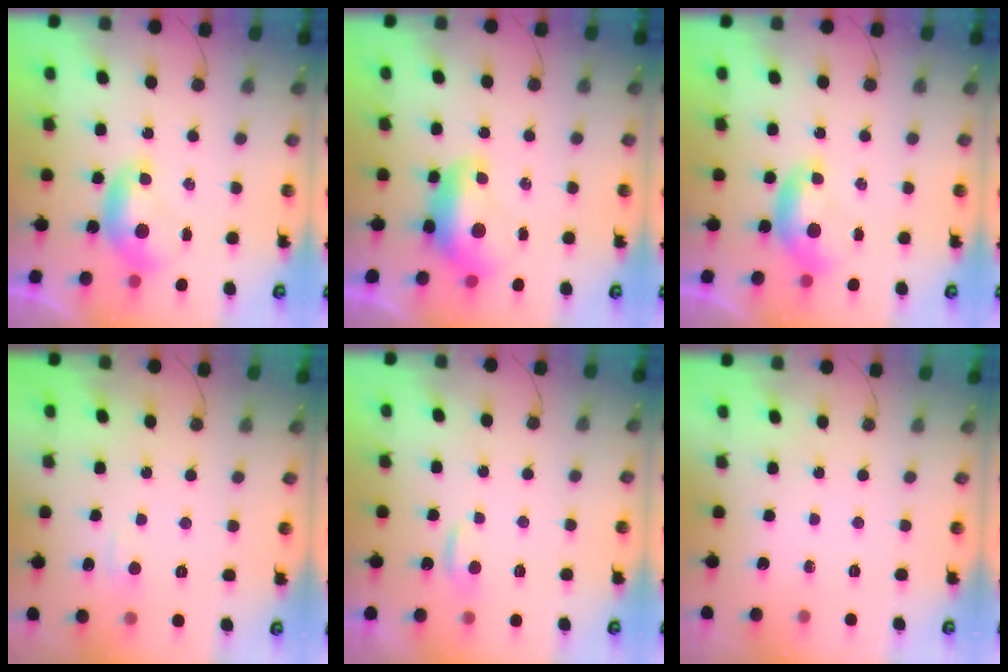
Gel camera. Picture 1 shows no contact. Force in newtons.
{"total": 2.0, "press": 1.9, "slide": 0.4}
{"total": 0.0}
{"total": 2.1, "press": 2.0, "slide": 0.5}
{"total": 1.9, "press": 1.9, "slide": 0.4}
{"total": 0.0}